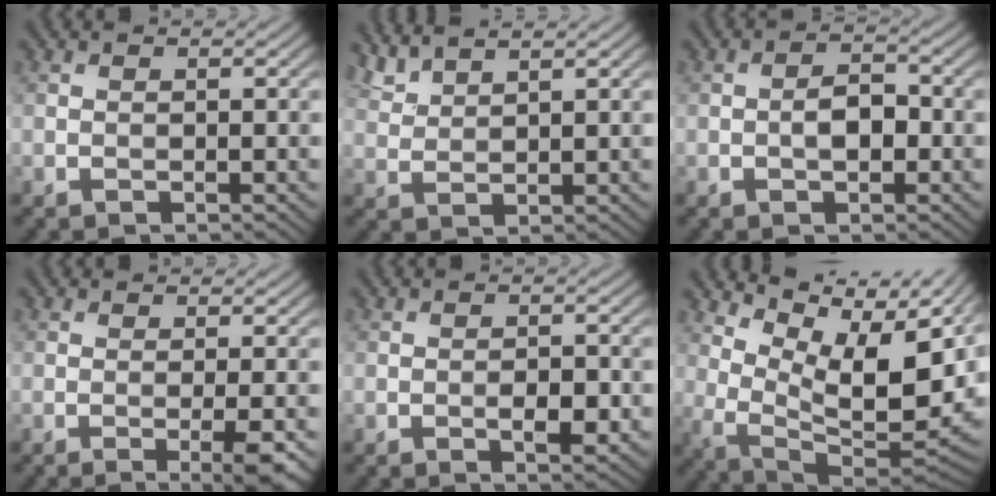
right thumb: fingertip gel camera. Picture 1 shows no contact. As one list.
[{"total": 3.4, "force": [3.1, 0.5, 1.4], "torque": [-0.034, 0.006, 0.069]}, {"total": 3.0, "force": [-0.7, 1.6, 2.4], "torque": [-0.040, 0.004, -0.015]}, {"total": 4.3, "force": [-1.3, 0.7, 4.0], "torque": [-0.060, 0.006, -0.024]}, {"total": 3.0, "force": [-1.1, 1.1, 2.6], "torque": [-0.037, 0.004, -0.017]}, {"total": 13.8, "force": [5.4, 5.9, 11.2], "torque": [-0.198, -0.003, 0.113]}]